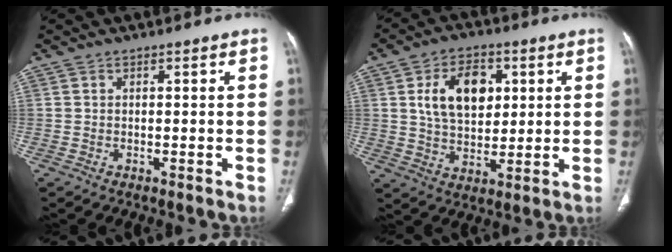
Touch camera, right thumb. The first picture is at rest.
{"total": 12.4, "force": [3.3, 8.1, 8.8], "torque": [-0.117, -0.006, 0.061]}